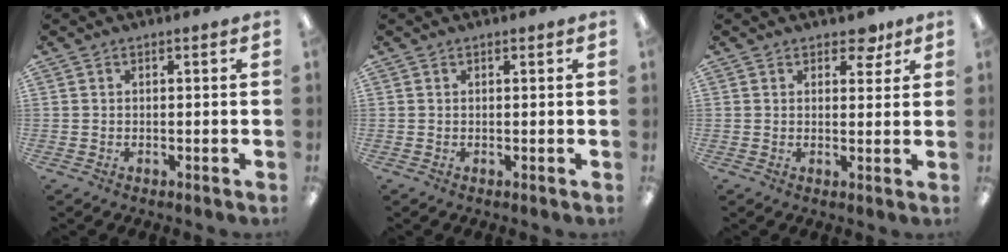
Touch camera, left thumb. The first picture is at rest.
{"total": 0.0}
{"total": 4.5, "force": [3.1, 2.6, 2.0], "torque": [-0.009, -0.013, 0.051]}